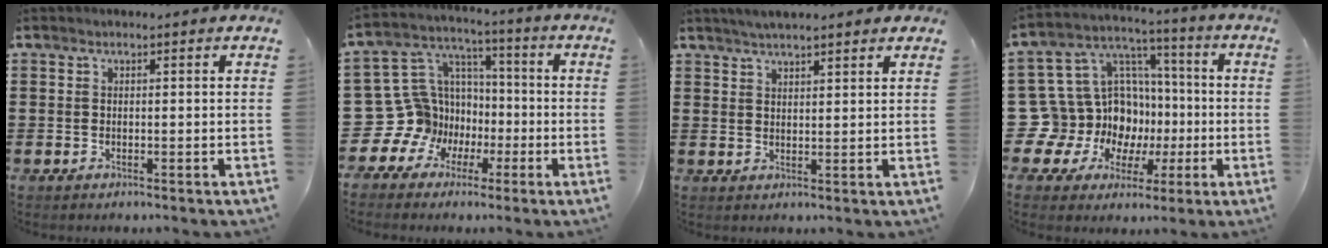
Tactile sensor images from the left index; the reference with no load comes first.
{"total": 12.7, "force": [-3.3, 12.1, 2.2], "torque": [-0.122, -0.005, -0.036]}
{"total": 3.0, "force": [2.7, 0.3, 1.2], "torque": [-0.029, 0.002, 0.050]}
{"total": 15.3, "force": [-2.8, 14.1, 5.1], "torque": [-0.147, -0.013, -0.014]}